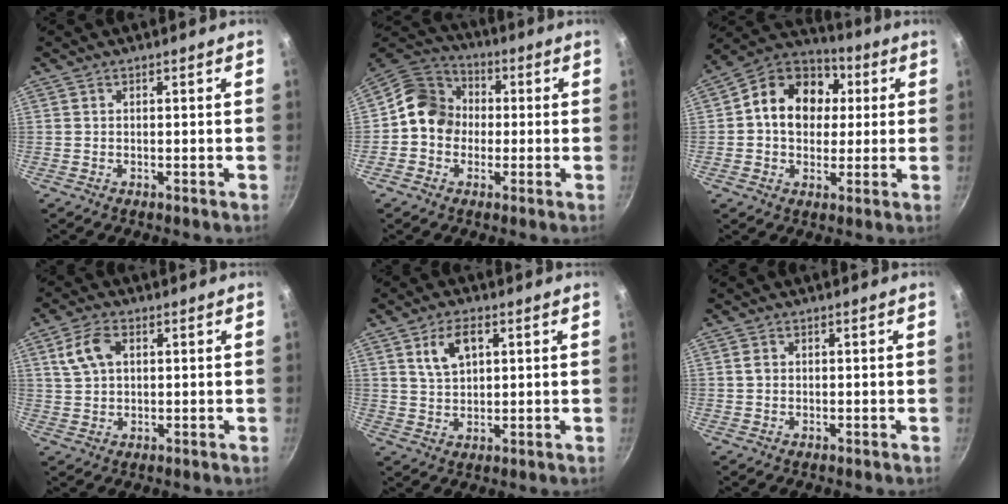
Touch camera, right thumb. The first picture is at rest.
{"total": 11.0, "force": [-0.3, 9.7, 5.2], "torque": [-0.052, 0.030, -0.029]}
{"total": 15.3, "force": [2.4, 12.0, 9.0], "torque": [-0.119, 0.022, 0.021]}
{"total": 6.6, "force": [2.1, 4.2, 4.6], "torque": [-0.083, 0.004, 0.039]}
{"total": 6.7, "force": [2.7, 3.8, 4.9], "torque": [-0.078, -0.004, 0.053]}
{"total": 1.4, "force": [0.2, 1.2, 0.7], "torque": [-0.010, 0.003, 0.002]}